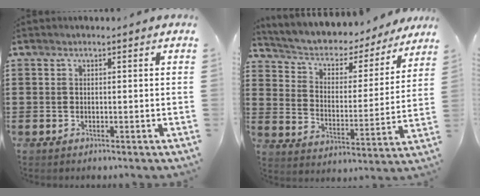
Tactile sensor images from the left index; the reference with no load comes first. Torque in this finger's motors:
{"motor_torque": [2.14, 0.00, 1.05, 0.21]}